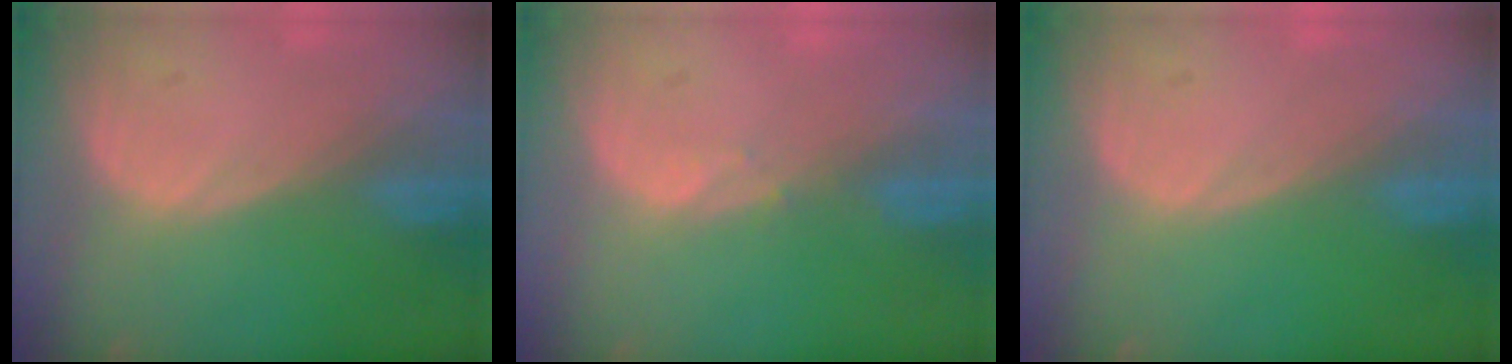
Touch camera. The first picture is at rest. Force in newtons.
{"total": 0.7, "press": 0.7, "slide": 0.2}
{"total": 0.0}